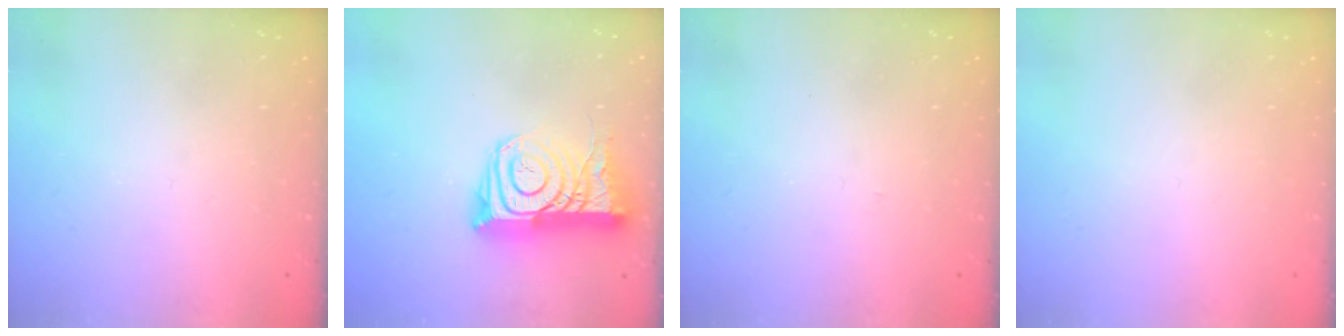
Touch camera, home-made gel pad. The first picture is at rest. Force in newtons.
{"total": 16.4, "press": 16.3, "slide": 1.5}
{"total": 2.7, "press": 2.7, "slide": 0.3}
{"total": 1.5, "press": 1.5, "slide": 0.1}